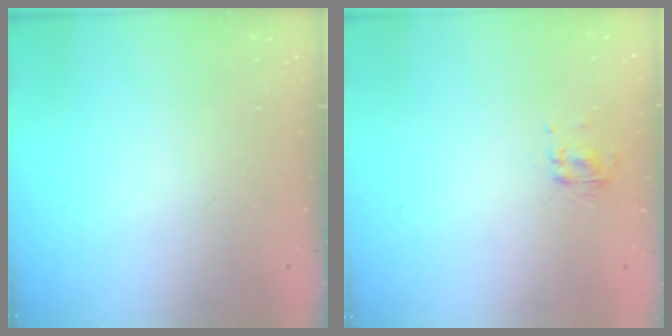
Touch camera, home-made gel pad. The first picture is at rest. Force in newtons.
{"total": 2.8, "press": 2.6, "slide": 1.0}